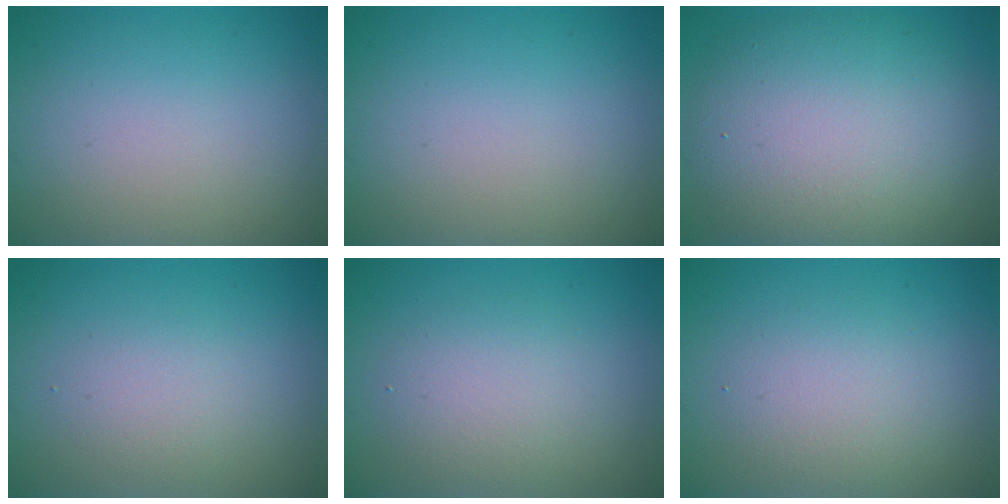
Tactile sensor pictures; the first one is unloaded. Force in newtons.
{"total": 0.0}
{"total": 10.5, "press": 10.5, "slide": 0.9}
{"total": 2.0, "press": 2.0, "slide": 0.2}
{"total": 2.9, "press": 2.9, "slide": 0.2}
{"total": 3.0, "press": 3.0, "slide": 0.2}